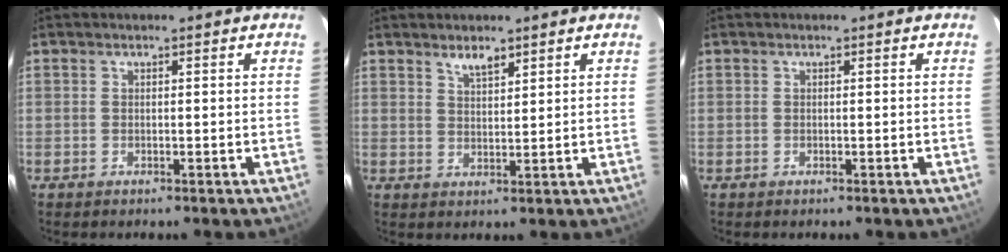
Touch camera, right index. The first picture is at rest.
{"total": 3.1, "force": [2.4, 1.0, 1.7], "torque": [-0.029, 0.002, 0.043]}
{"total": 0.0}